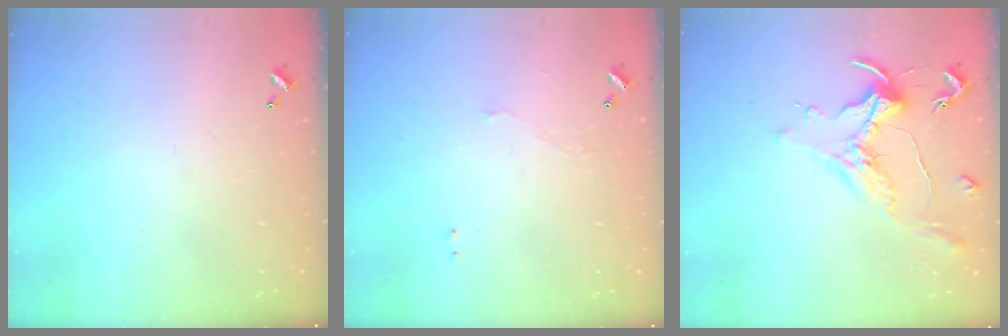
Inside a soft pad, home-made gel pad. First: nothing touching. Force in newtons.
{"total": 1.4, "press": 1.3, "slide": 0.5}
{"total": 1.3, "press": 1.1, "slide": 0.6}